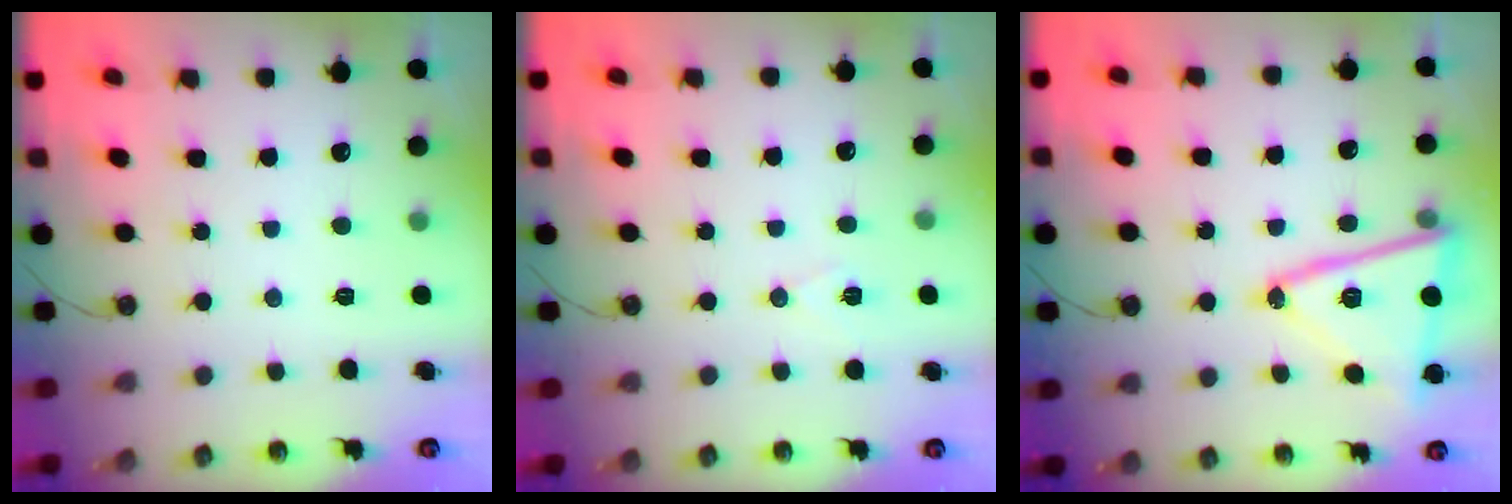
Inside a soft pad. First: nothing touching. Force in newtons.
{"total": 6.5, "press": 4.8, "slide": 4.4}
{"total": 16.3, "press": 16.2, "slide": 2.5}